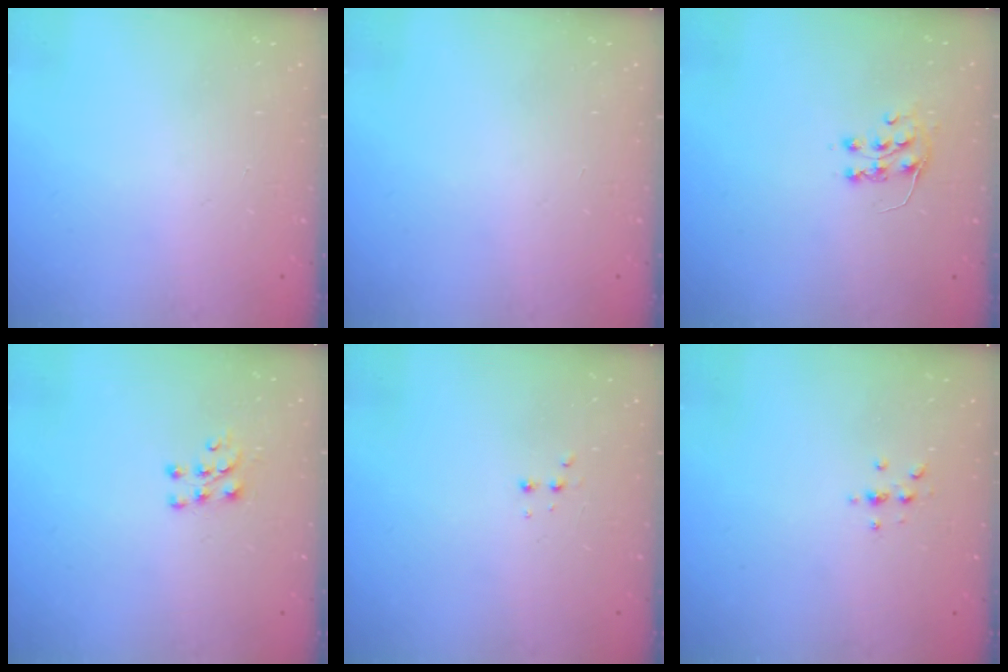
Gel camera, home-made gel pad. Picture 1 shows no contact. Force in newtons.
{"total": 0.0}
{"total": 7.3, "press": 7.3, "slide": 0.5}
{"total": 6.5, "press": 6.4, "slide": 0.7}
{"total": 2.5, "press": 2.4, "slide": 0.8}
{"total": 2.3, "press": 2.2, "slide": 0.2}